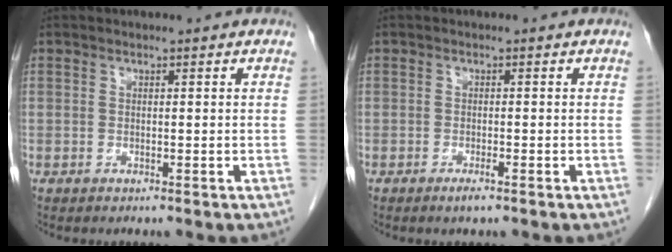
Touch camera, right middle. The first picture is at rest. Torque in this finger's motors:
{"motor_torque": [0.12, -0.10, 0.00, 0.00]}